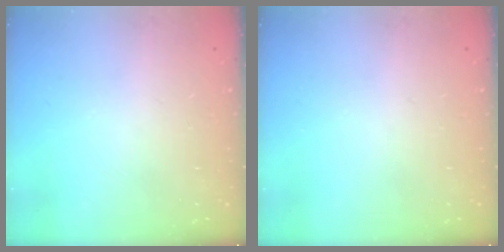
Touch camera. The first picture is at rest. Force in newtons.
{"total": 0.0}